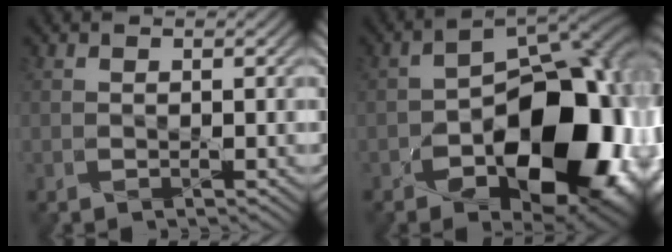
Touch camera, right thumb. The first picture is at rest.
{"total": 18.9, "force": [-6.0, 11.2, 14.0], "torque": [-0.161, -0.026, -0.085]}